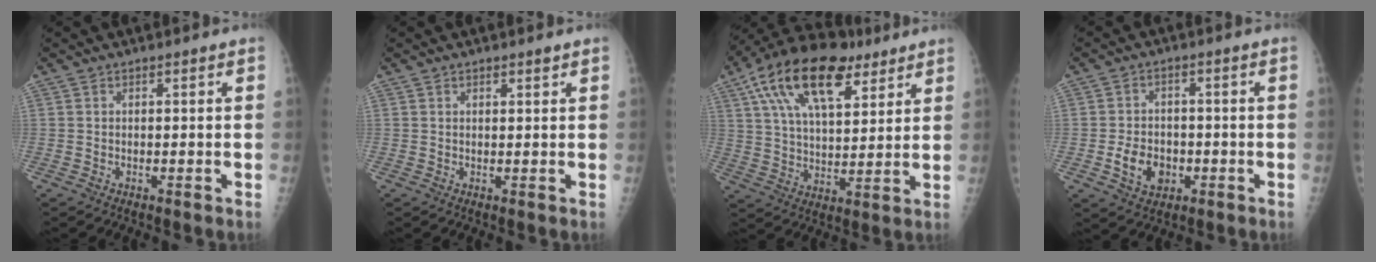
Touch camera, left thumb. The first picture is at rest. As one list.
[{"total": 1.3, "force": [0.9, 0.4, 0.8], "torque": [-0.008, -0.004, 0.013]}, {"total": 20.8, "force": [10.7, 10.0, 14.7], "torque": [-0.243, -0.008, 0.185]}, {"total": 6.9, "force": [-1.9, 5.3, 4.0], "torque": [-0.049, 0.009, -0.028]}]